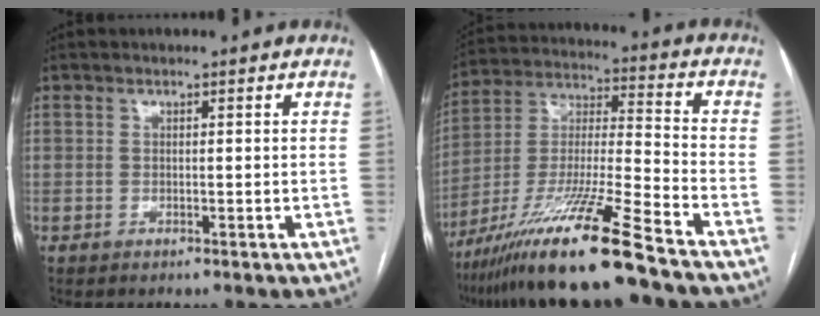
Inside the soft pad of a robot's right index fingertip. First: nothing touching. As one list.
[{"total": 18.2, "force": [-13.4, -1.1, 12.3], "torque": [-0.256, -0.030, -0.246]}]